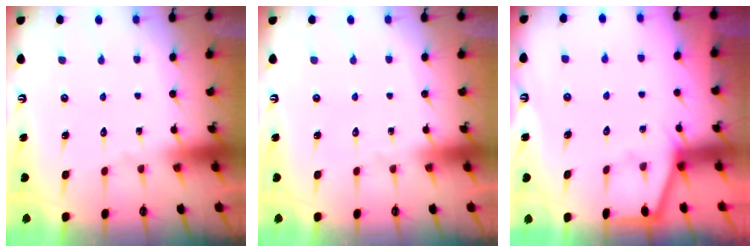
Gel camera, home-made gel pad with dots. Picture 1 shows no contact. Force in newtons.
{"total": 0.0}
{"total": 2.5, "press": 2.4, "slide": 0.4}